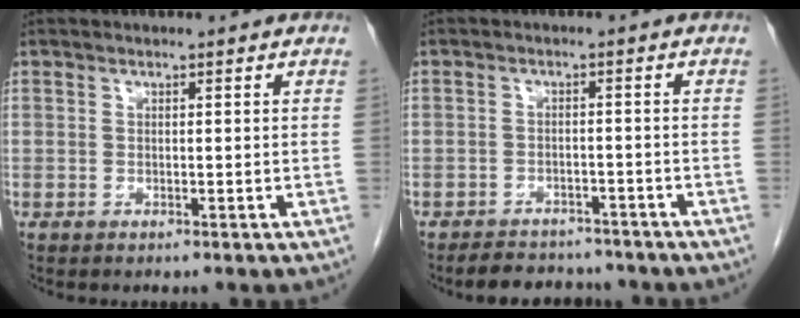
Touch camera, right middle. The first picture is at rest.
{"total": 6.5, "force": [-5.9, 2.4, 1.2], "torque": [-0.016, -0.001, -0.080]}